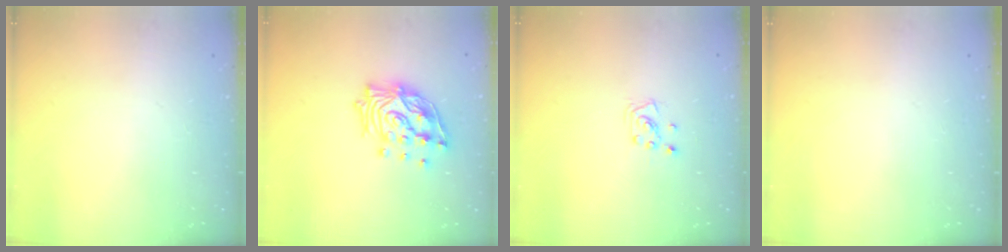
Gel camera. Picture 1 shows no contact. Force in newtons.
{"total": 14.1, "press": 14.0, "slide": 1.4}
{"total": 4.3, "press": 4.3, "slide": 0.4}
{"total": 0.0}